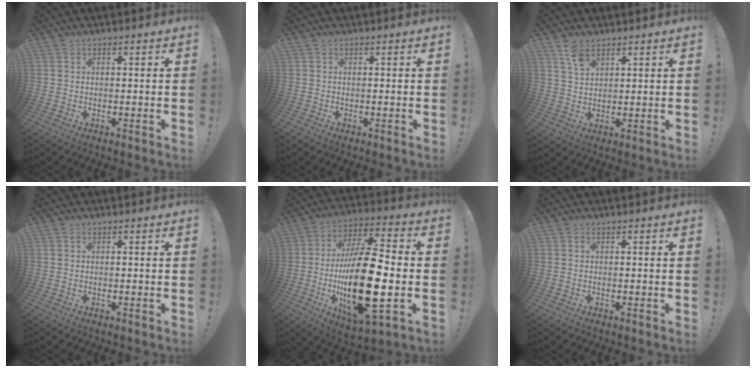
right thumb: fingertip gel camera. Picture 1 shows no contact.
{"total": 0.0}
{"total": 5.3, "force": [3.6, 2.4, 2.9], "torque": [-0.050, -0.020, 0.067]}
{"total": 0.0}
{"total": 26.0, "force": [-3.8, 9.5, 23.9], "torque": [-0.456, -0.003, -0.064]}
{"total": 0.0}